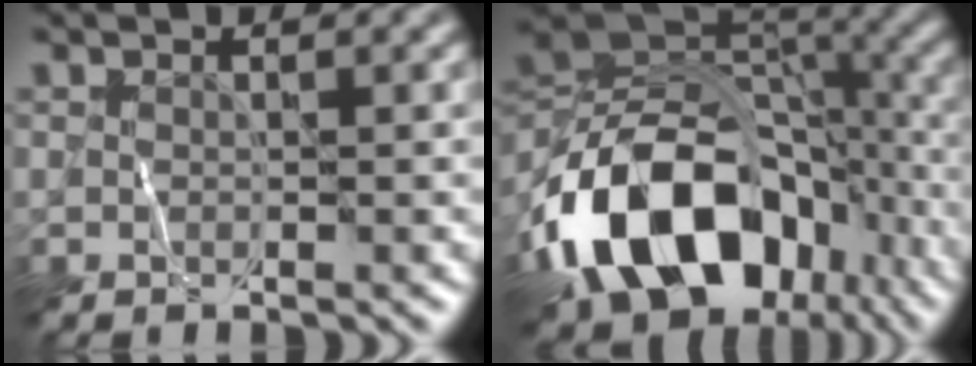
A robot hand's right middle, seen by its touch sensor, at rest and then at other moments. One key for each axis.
{"total": 16.7, "fx": -7.9, "fy": 10.4, "fz": 10.5, "tx": -0.193, "ty": 0.002, "tz": -0.143}